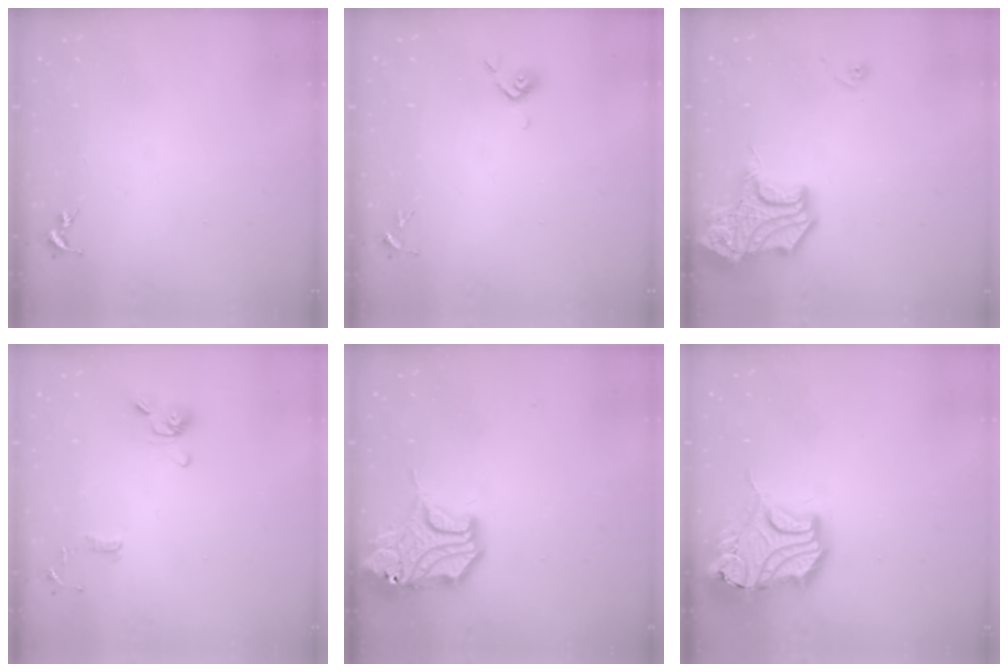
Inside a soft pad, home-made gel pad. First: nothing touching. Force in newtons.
{"total": 5.1, "press": 4.9, "slide": 1.2}
{"total": 21.1, "press": 21.0, "slide": 2.6}
{"total": 10.8, "press": 10.6, "slide": 1.9}
{"total": 16.6, "press": 16.5, "slide": 2.1}
{"total": 19.2, "press": 18.9, "slide": 3.2}